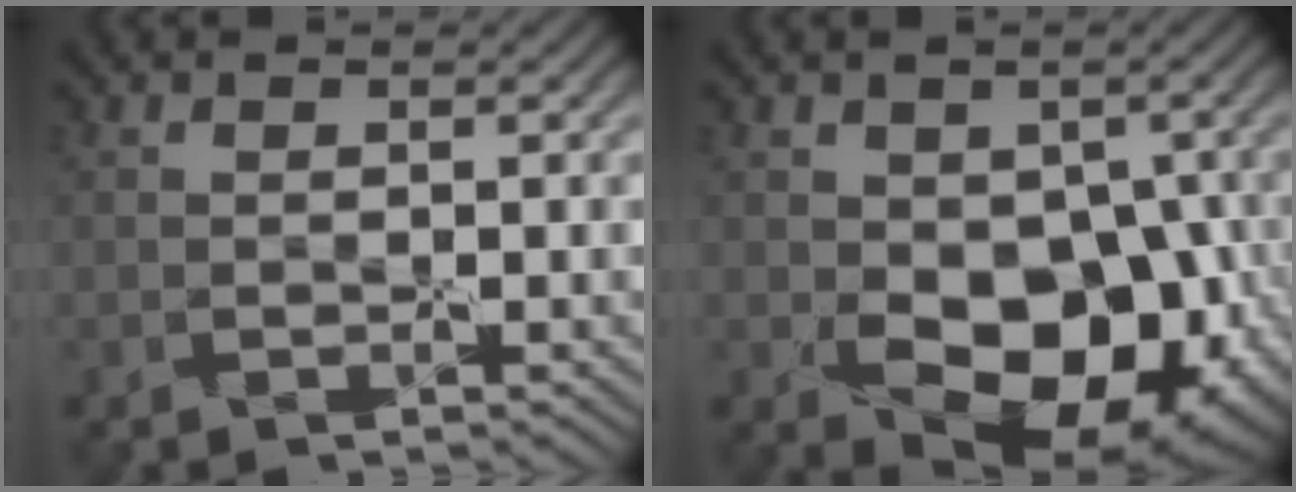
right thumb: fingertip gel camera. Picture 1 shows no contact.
{"total": 11.4, "force": [-2.8, 7.4, 8.1], "torque": [-0.096, -0.018, -0.030]}